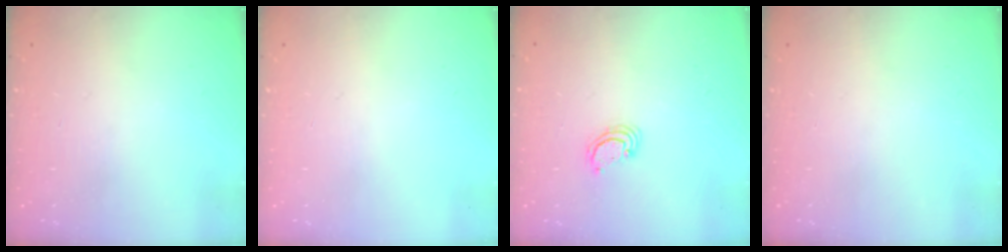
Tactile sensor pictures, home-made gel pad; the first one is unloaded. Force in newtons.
{"total": 0.0}
{"total": 2.6, "press": 2.5, "slide": 0.3}
{"total": 0.0}